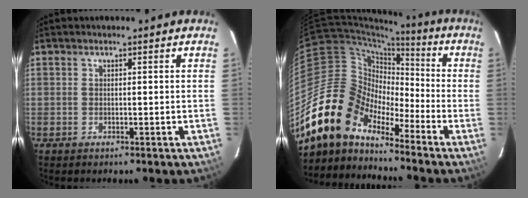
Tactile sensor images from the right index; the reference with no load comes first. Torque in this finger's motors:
{"motor_torque": [1.10, -1.04, 1.05, 0.21]}